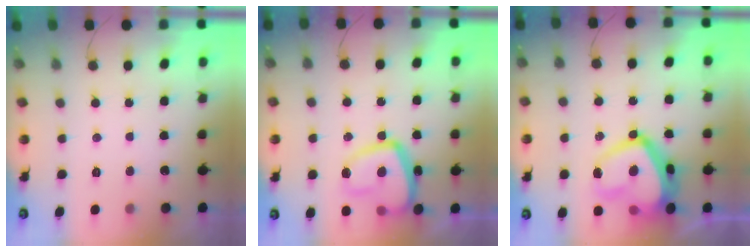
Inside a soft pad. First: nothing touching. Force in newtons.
{"total": 15.8, "press": 15.7, "slide": 1.5}
{"total": 18.5, "press": 18.4, "slide": 1.6}